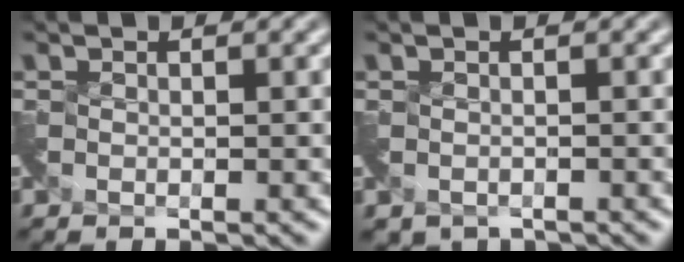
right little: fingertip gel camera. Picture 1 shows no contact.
{"total": 2.0, "force": [-1.2, 1.4, 0.9], "torque": [-0.021, -0.020, -0.018]}